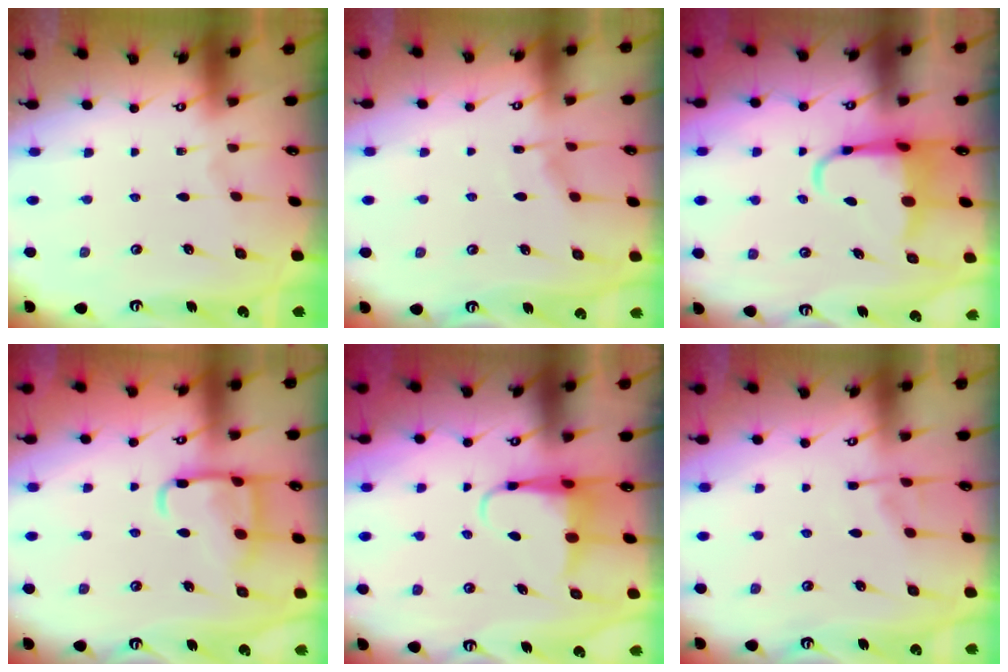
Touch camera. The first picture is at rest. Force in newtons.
{"total": 4.8, "press": 4.7, "slide": 0.5}
{"total": 7.6, "press": 7.4, "slide": 1.5}
{"total": 13.2, "press": 13.1, "slide": 1.4}
{"total": 5.3, "press": 5.3, "slide": 0.8}
{"total": 4.1, "press": 4.1, "slide": 0.7}